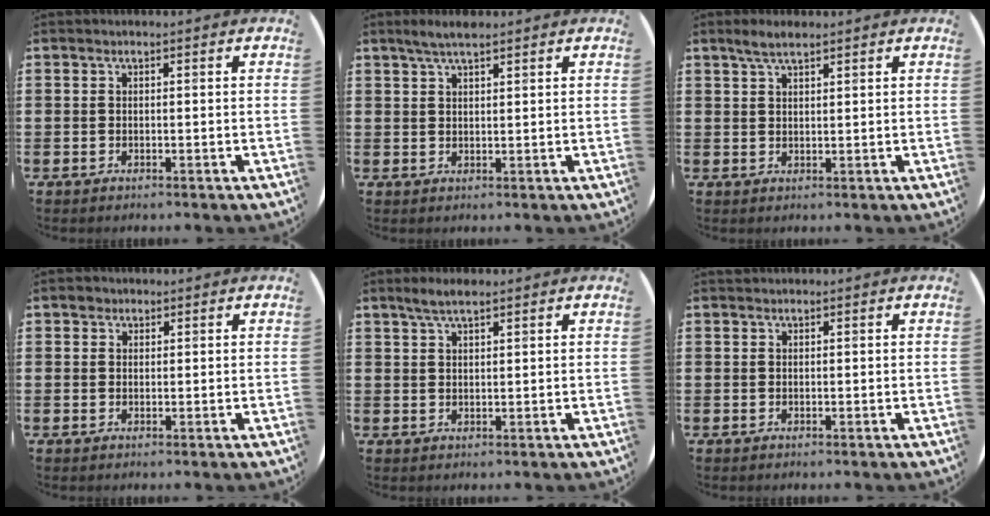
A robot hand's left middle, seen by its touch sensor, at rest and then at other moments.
{"total": 2.9, "force": [2.3, 0.5, 1.7], "torque": [-0.035, 0.006, 0.041]}
{"total": 2.6, "force": [2.1, 0.5, 1.4], "torque": [-0.029, 0.006, 0.037]}
{"total": 1.3, "force": [1.0, 0.7, 0.0], "torque": [0.007, 0.002, 0.018]}
{"total": 2.7, "force": [2.1, 0.5, 1.6], "torque": [-0.034, 0.006, 0.037]}
{"total": 0.0}